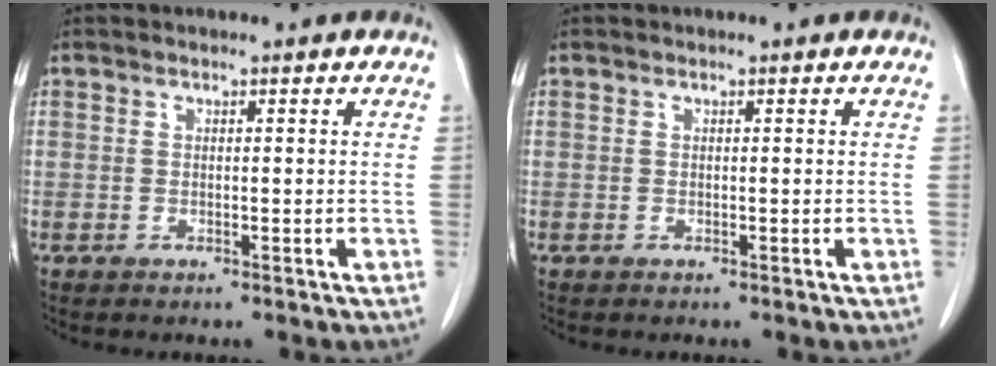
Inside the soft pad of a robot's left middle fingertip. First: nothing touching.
{"total": 0.0}